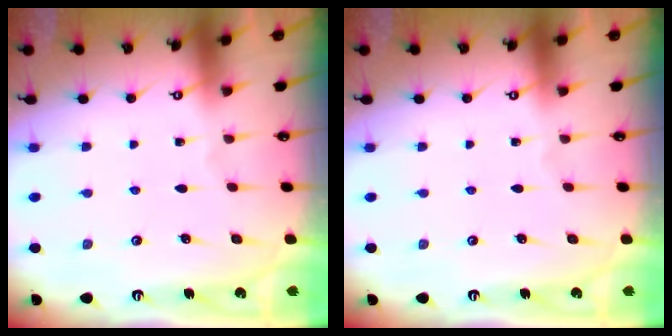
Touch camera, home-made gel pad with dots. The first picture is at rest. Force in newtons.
{"total": 0.0}